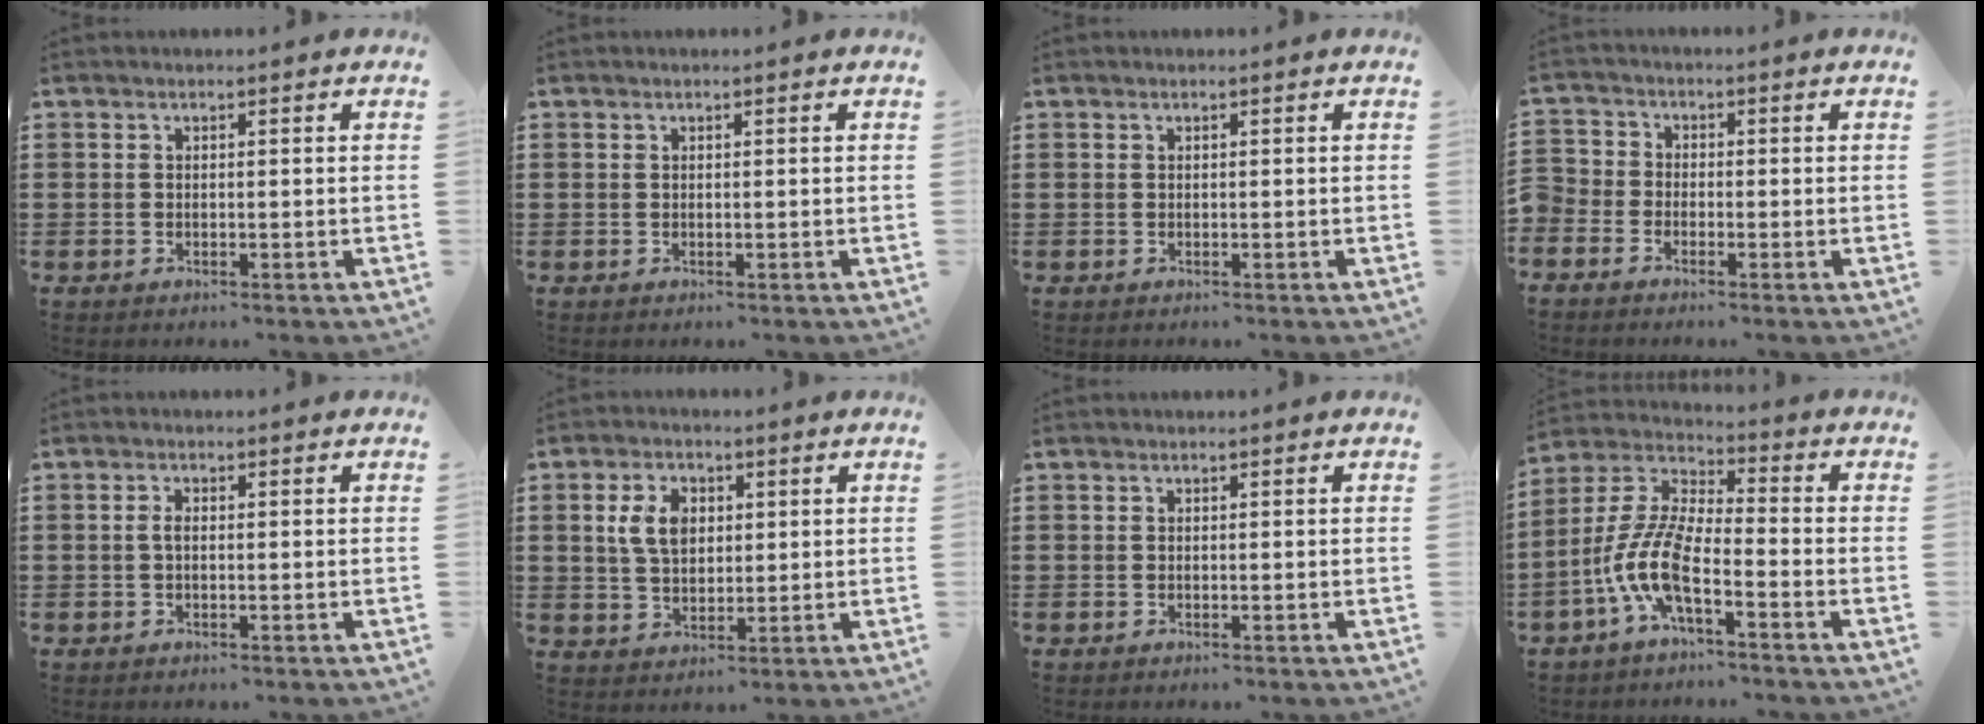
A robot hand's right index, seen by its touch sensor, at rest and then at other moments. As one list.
[{"total": 0.0}, {"total": 0.0}, {"total": 1.9, "force": [-1.7, 0.7, 0.1], "torque": [-0.010, 0.000, -0.037]}, {"total": 1.3, "force": [-0.2, 0.5, 1.2], "torque": [-0.031, -0.003, -0.006]}, {"total": 6.0, "force": [1.4, 4.0, 4.2], "torque": [-0.102, 0.012, 0.021]}, {"total": 0.0}, {"total": 9.7, "force": [-5.0, 2.3, 8.0], "torque": [-0.206, -0.022, -0.104]}]